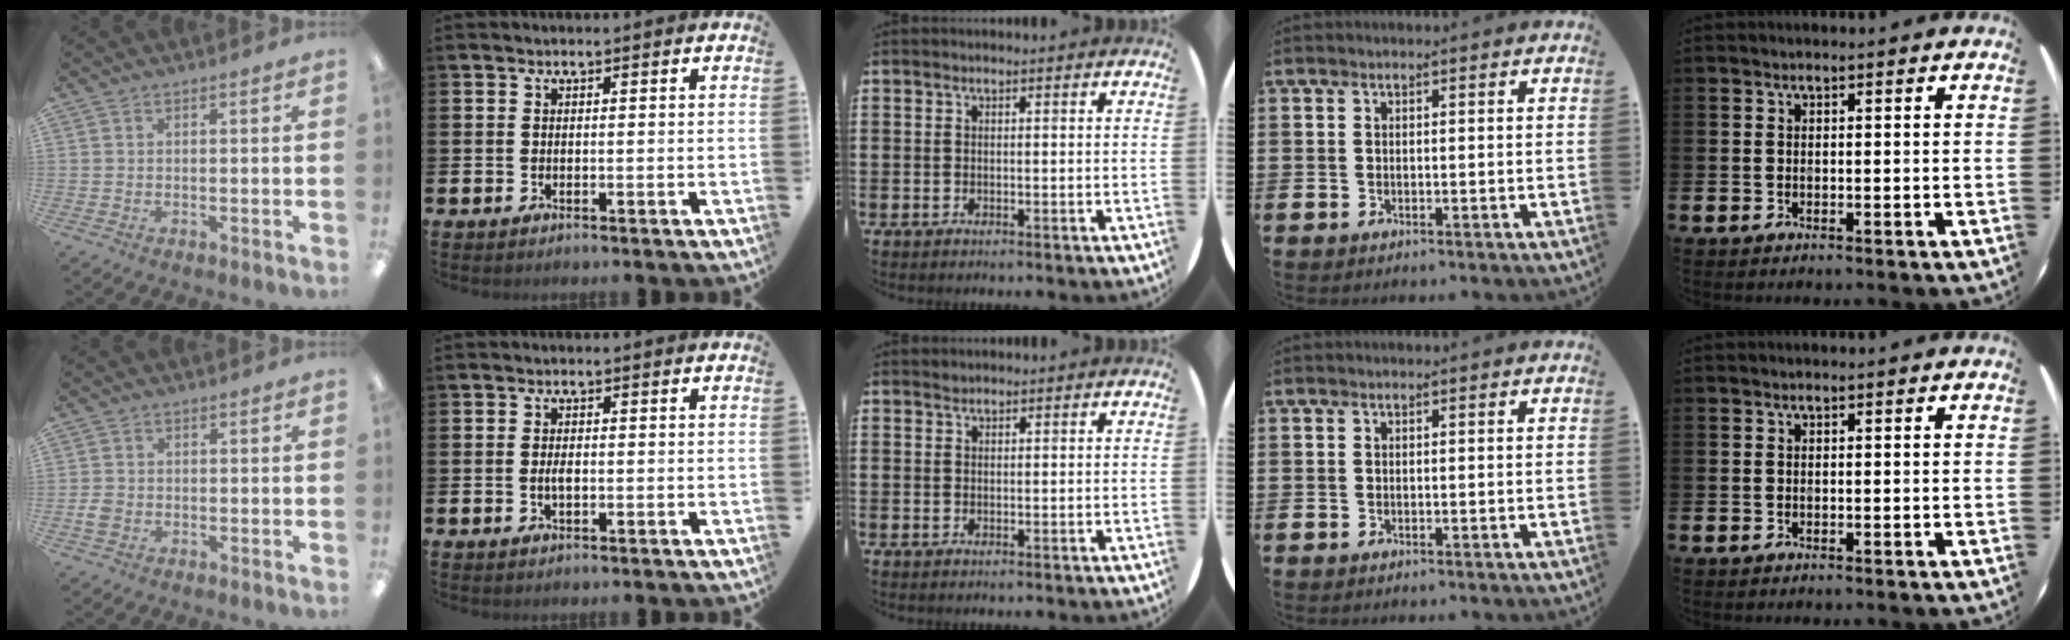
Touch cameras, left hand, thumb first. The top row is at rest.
{"thumb": {"total": 2.5, "force": [-0.7, 1.9, 1.3], "torque": [-0.021, 0.004, -0.012]}, "index": {"total": 1.7, "force": [-0.2, 0.8, 1.5], "torque": [-0.027, 0.001, -0.004]}, "middle": {"total": 0.6, "force": [0.5, 0.1, -0.1], "torque": [0.001, 0.002, 0.010]}}